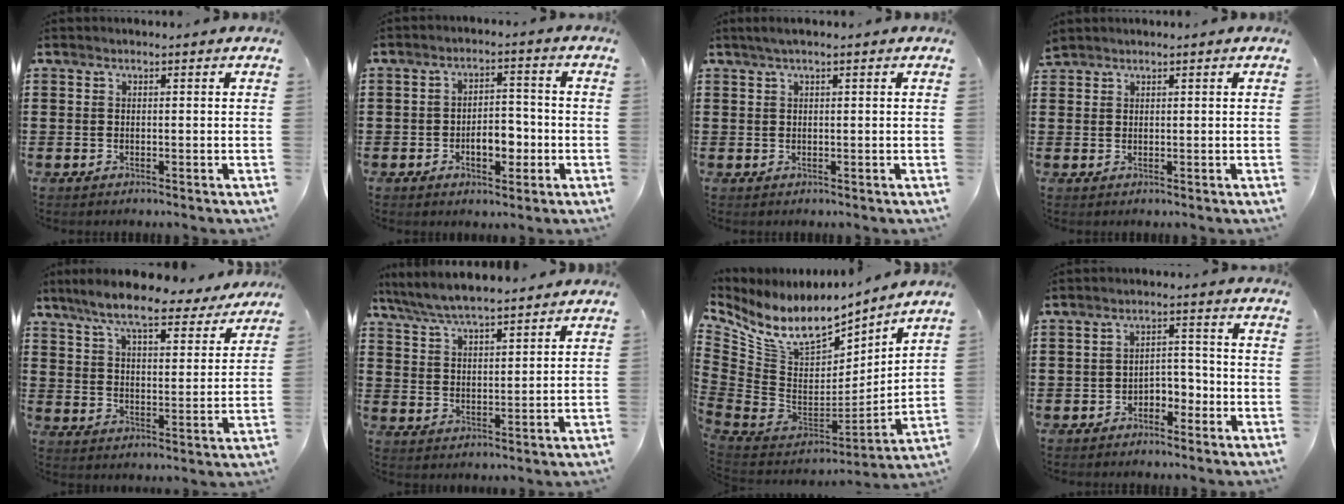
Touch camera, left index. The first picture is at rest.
{"total": 5.4, "force": [-1.6, 2.9, 4.3], "torque": [-0.070, 0.005, -0.032]}
{"total": 1.3, "force": [0.7, 0.0, 1.1], "torque": [-0.021, 0.000, 0.013]}
{"total": 1.2, "force": [1.2, 0.2, 0.1], "torque": [-0.004, 0.000, 0.024]}
{"total": 9.3, "force": [8.1, 1.0, 4.5], "torque": [-0.109, -0.037, 0.141]}
{"total": 6.2, "force": [5.8, 0.8, 2.0], "torque": [-0.061, -0.017, 0.106]}
{"total": 11.0, "force": [7.4, 5.1, 6.4], "torque": [-0.156, -0.054, 0.131]}
{"total": 3.1, "force": [-2.5, 1.5, 1.1], "torque": [-0.025, 0.007, -0.052]}